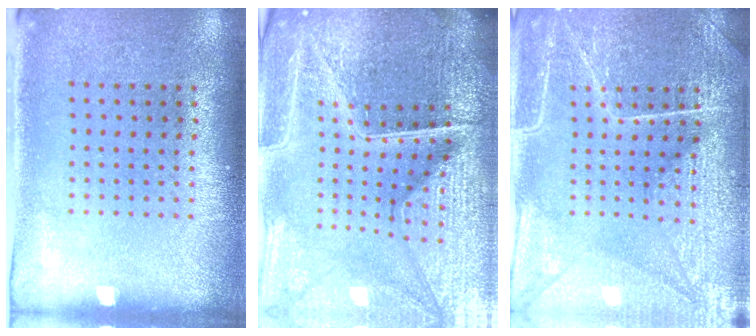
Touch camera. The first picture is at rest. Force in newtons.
{"total": 6.8, "press": 6.0, "slide": 3.1}
{"total": 4.4, "press": 4.4, "slide": 0.4}